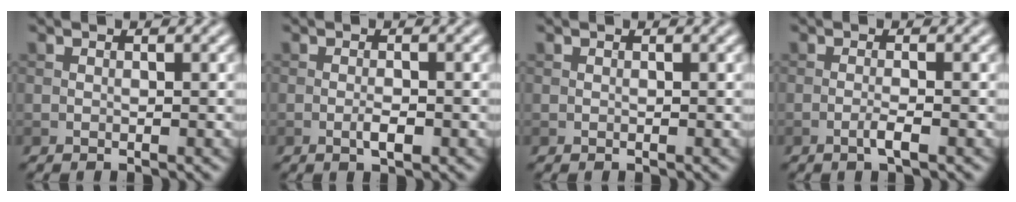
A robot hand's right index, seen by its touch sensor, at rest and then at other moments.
{"total": 1.5, "force": [-0.6, 0.4, 1.3], "torque": [-0.026, -0.001, -0.013]}
{"total": 0.0}
{"total": 1.5, "force": [-0.7, 0.2, 1.3], "torque": [-0.024, 0.003, -0.017]}